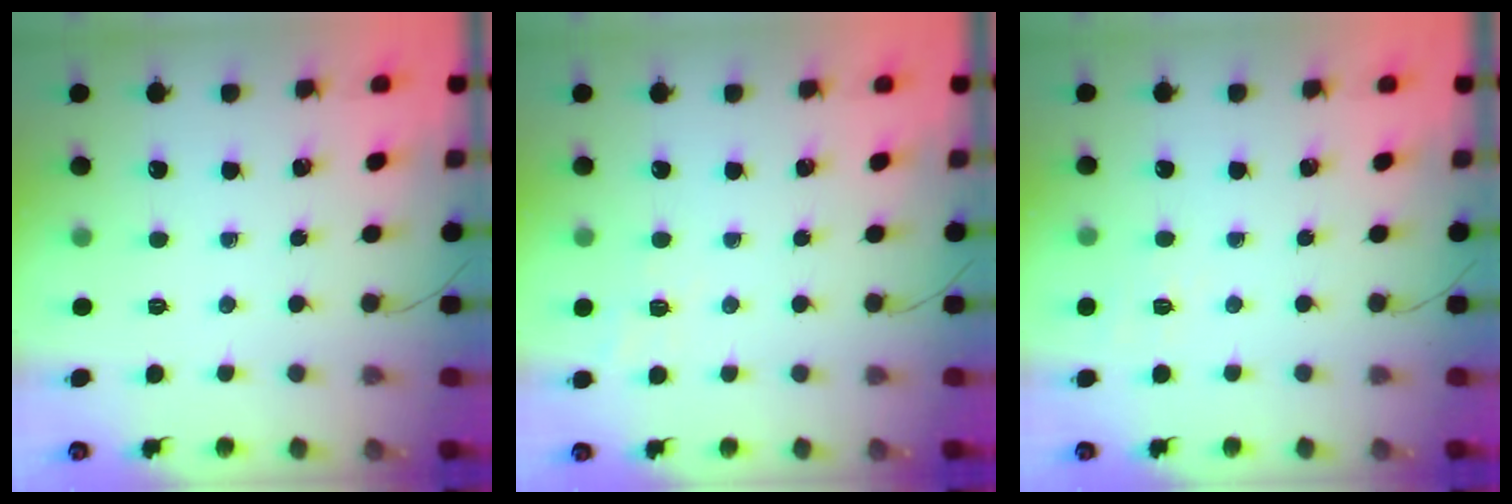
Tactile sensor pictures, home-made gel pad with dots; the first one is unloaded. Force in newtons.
{"total": 6.4, "press": 6.1, "slide": 2.1}
{"total": 3.7, "press": 3.1, "slide": 2.0}